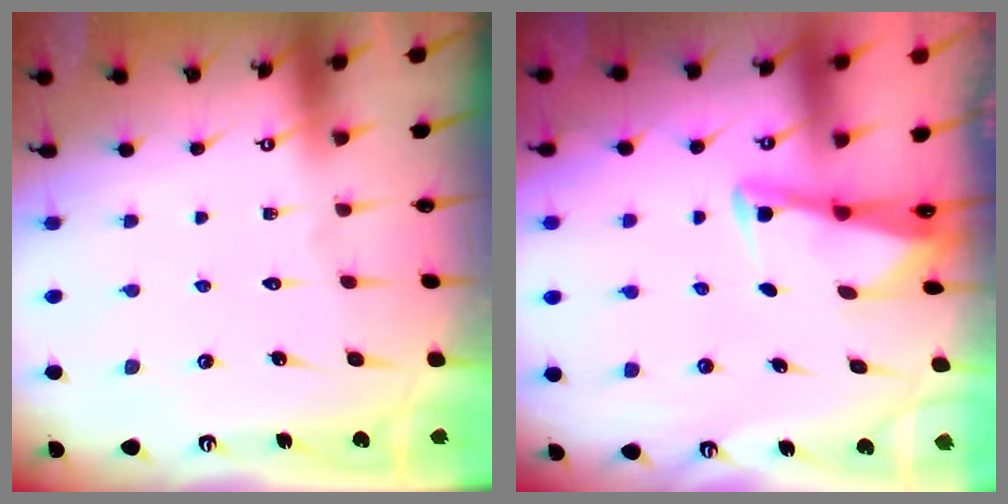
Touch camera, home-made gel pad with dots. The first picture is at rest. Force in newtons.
{"total": 2.9, "press": 2.9, "slide": 0.3}